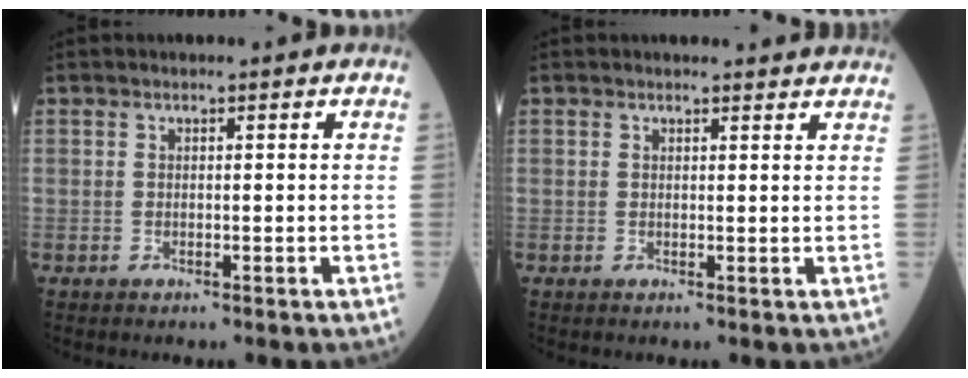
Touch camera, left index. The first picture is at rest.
{"total": 3.5, "force": [3.4, 0.5, 0.6], "torque": [-0.008, 0.006, 0.032]}